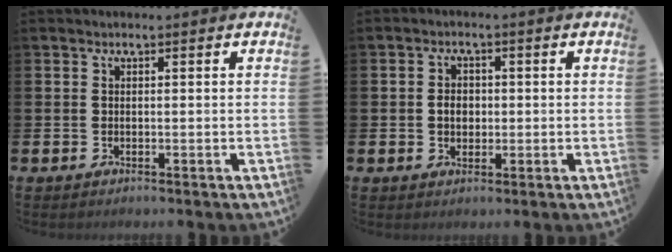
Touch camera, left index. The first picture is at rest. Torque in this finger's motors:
{"motor_torque": [0.14, 0.05, 0.08, 0.05]}